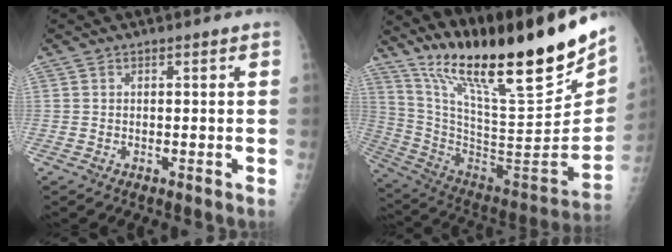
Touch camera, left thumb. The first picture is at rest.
{"total": 30.5, "force": [21.2, 4.2, 21.5], "torque": [-0.330, -0.105, 0.365]}